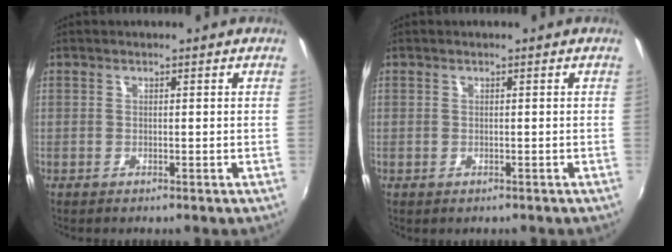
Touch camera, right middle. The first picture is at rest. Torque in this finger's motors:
{"motor_torque": [0.72, -0.85, 0.11, 0.08]}